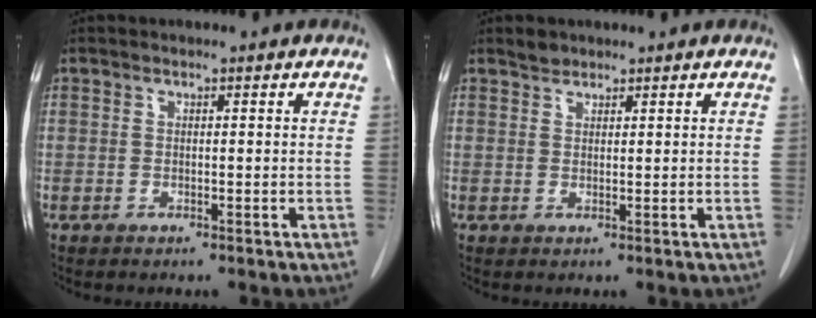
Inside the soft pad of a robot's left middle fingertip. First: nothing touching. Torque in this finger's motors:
{"motor_torque": [0.20, -0.20, -0.08, 0.01]}